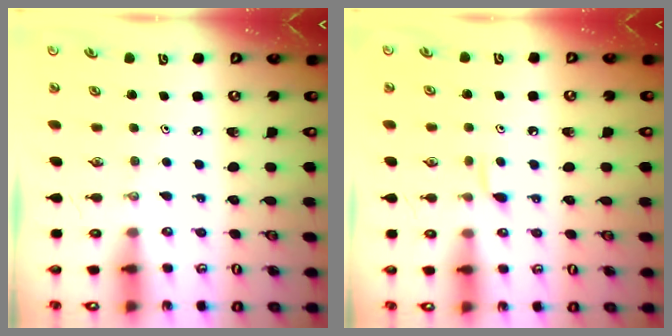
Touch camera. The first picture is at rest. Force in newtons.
{"total": 4.0, "press": 3.9, "slide": 0.6}